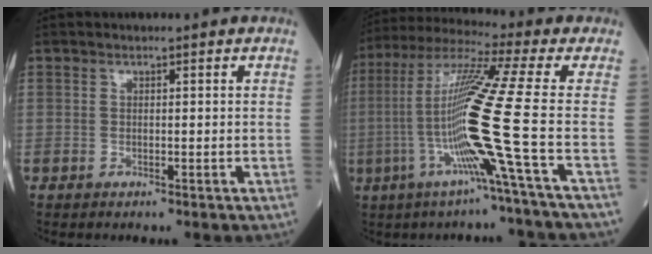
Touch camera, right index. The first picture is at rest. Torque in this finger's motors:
{"motor_torque": [1.21, -0.72, 1.06, 0.21]}